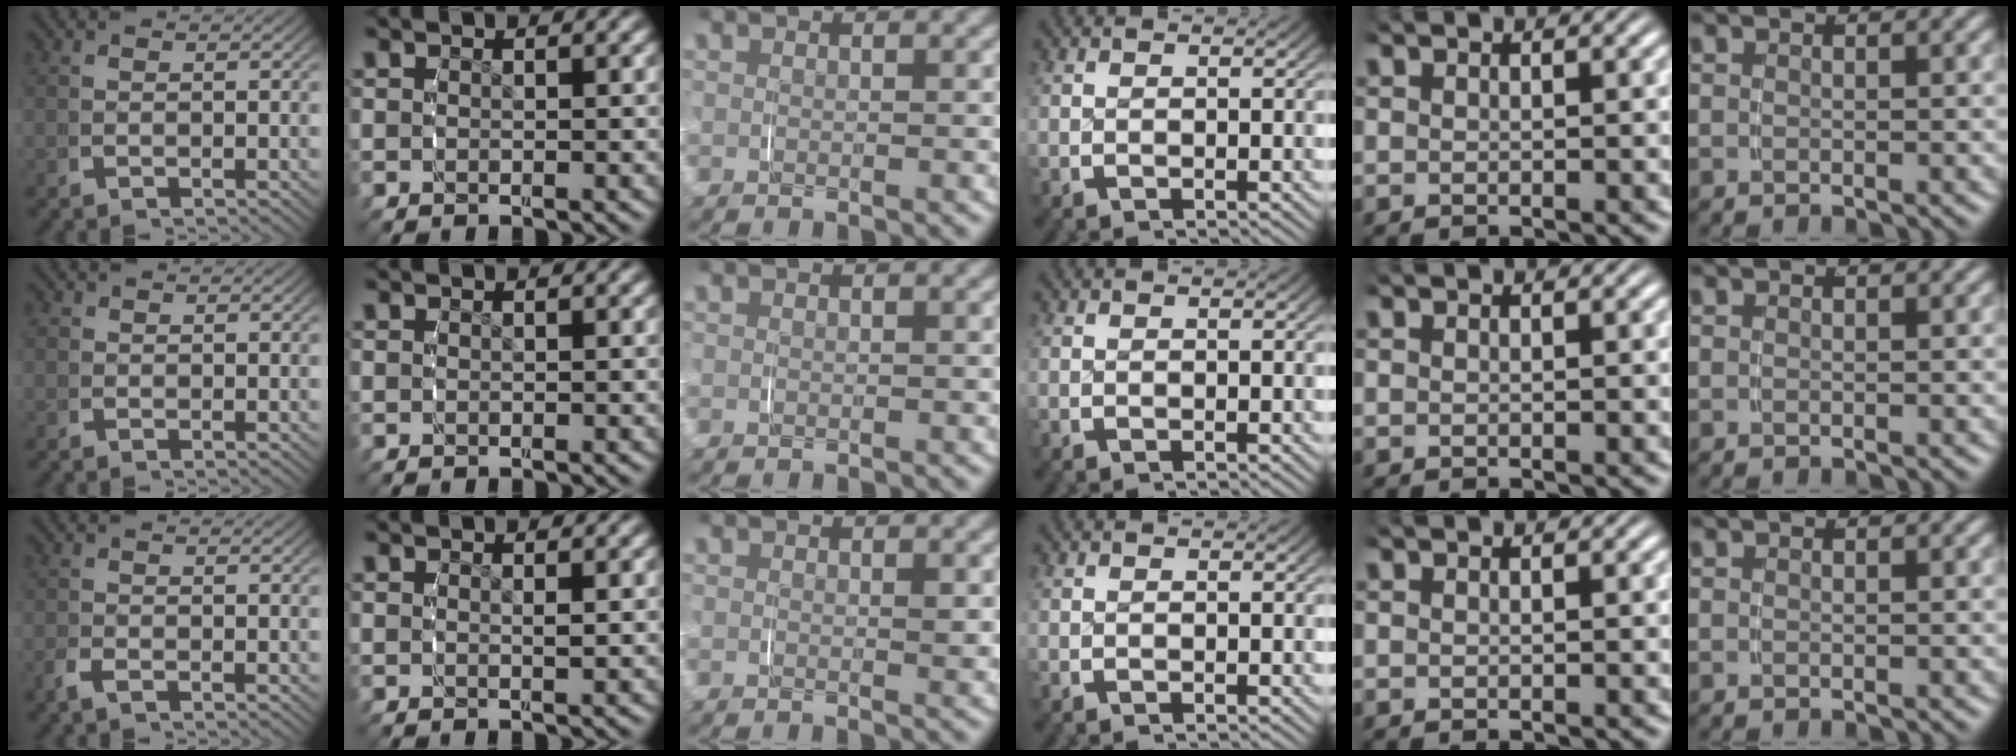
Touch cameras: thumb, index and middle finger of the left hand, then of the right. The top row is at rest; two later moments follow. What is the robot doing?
{"motion": "grasp_and_lifting", "object": "toothpaste"}